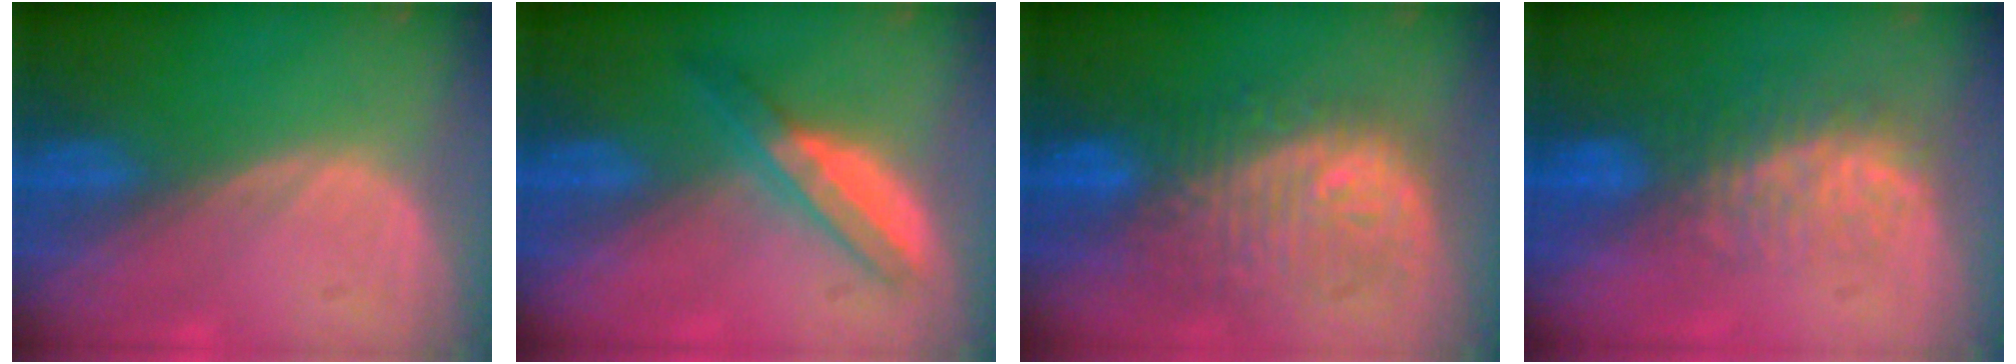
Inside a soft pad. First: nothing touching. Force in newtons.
{"total": 4.8, "press": 4.8, "slide": 0.8}
{"total": 10.4, "press": 10.1, "slide": 2.6}
{"total": 7.7, "press": 7.1, "slide": 3.1}